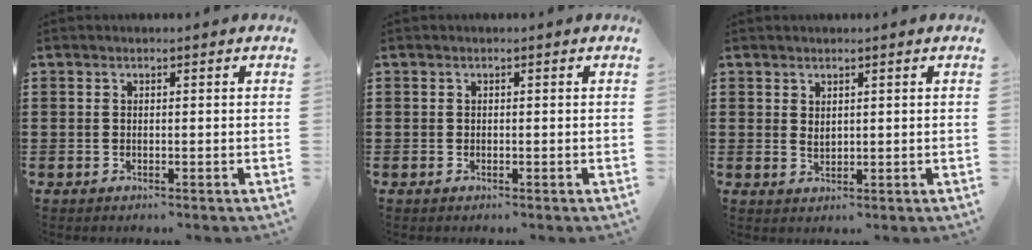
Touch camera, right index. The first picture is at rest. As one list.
[{"total": 0.0}, {"total": 1.4, "force": [1.0, 0.6, 0.8], "torque": [-0.016, 0.003, 0.018]}]